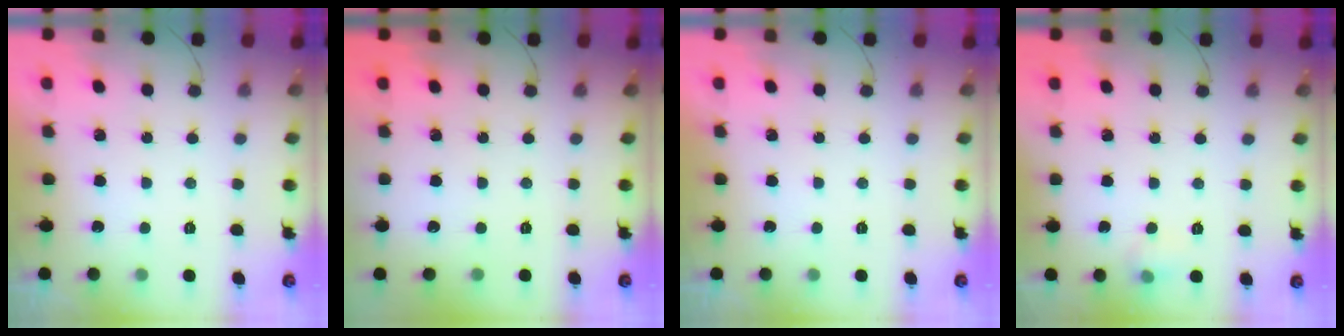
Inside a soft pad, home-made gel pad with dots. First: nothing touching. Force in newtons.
{"total": 0.0}
{"total": 0.0}
{"total": 4.6, "press": 4.3, "slide": 1.7}